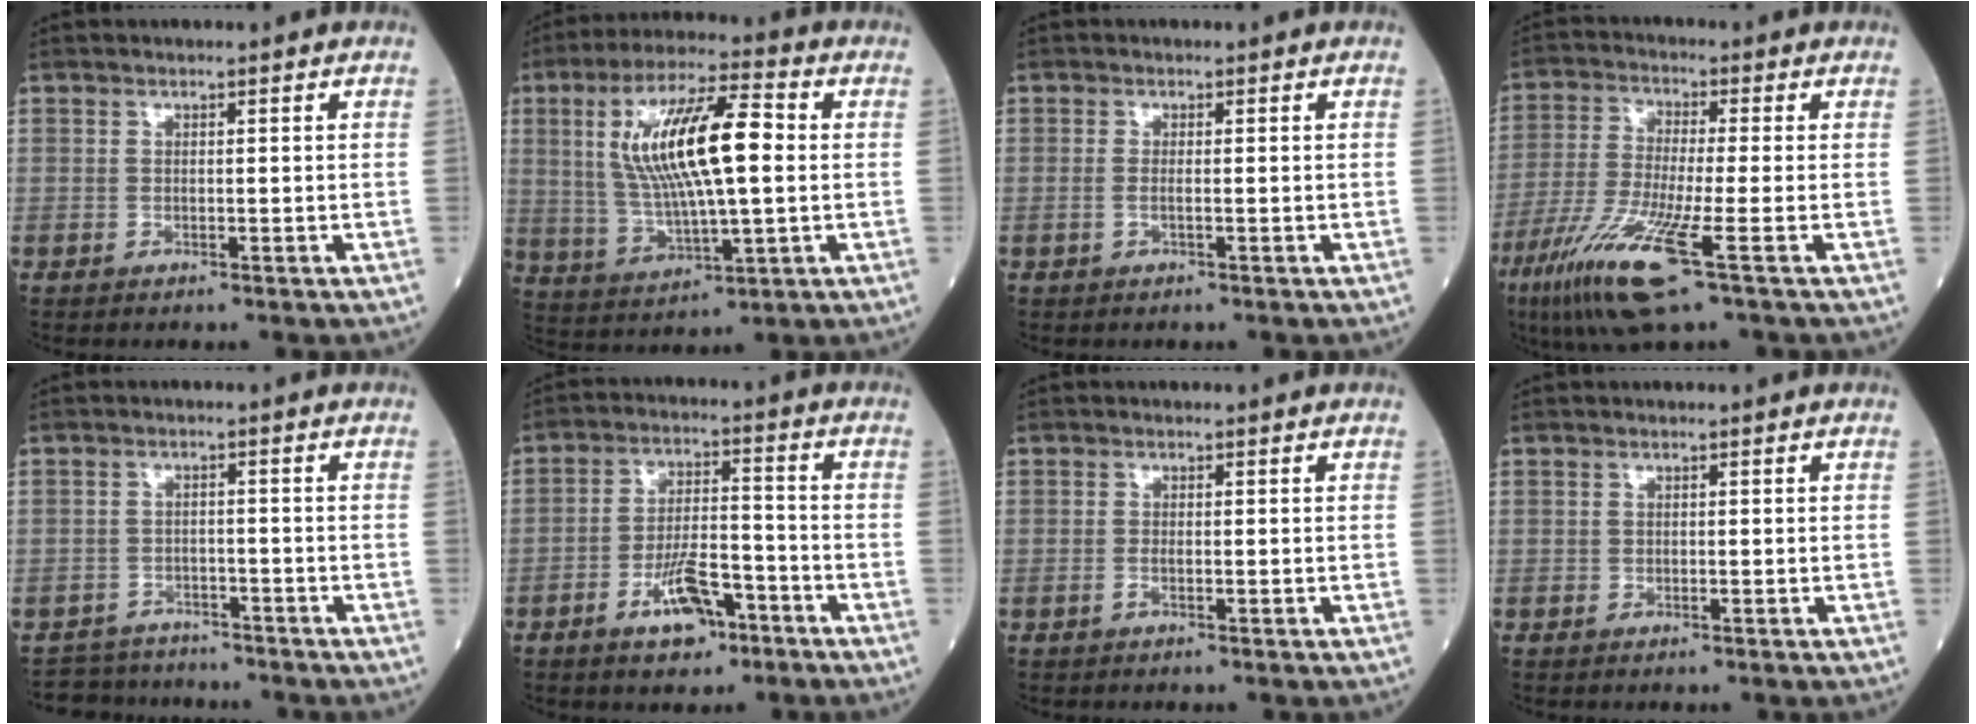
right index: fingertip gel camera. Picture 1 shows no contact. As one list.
[{"total": 15.9, "force": [2.3, 3.3, 15.4], "torque": [-0.297, 0.017, 0.041]}, {"total": 0.9, "force": [-0.2, 0.1, 0.9], "torque": [-0.022, -0.002, -0.006]}, {"total": 12.1, "force": [-5.8, 0.2, 10.6], "torque": [-0.225, -0.034, -0.111]}, {"total": 5.3, "force": [-4.8, 2.1, -0.7], "torque": [0.015, 0.011, -0.078]}, {"total": 8.2, "force": [-4.6, 3.0, 6.0], "torque": [-0.113, 0.007, -0.077]}, {"total": 0.7, "force": [-0.2, 0.1, 0.7], "torque": [-0.016, -0.001, -0.004]}, {"total": 0.0}]